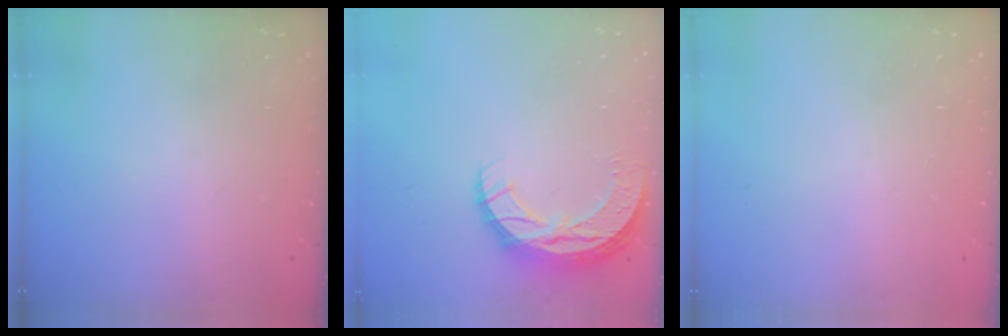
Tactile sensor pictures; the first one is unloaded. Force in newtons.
{"total": 11.7, "press": 11.6, "slide": 0.8}
{"total": 0.0}